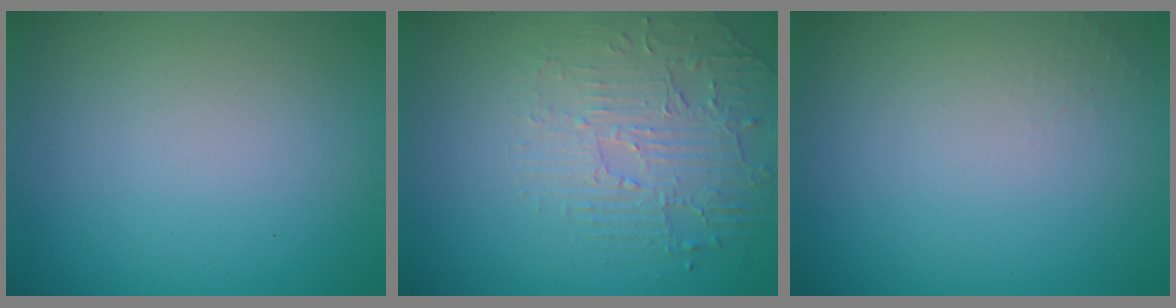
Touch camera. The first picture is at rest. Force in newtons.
{"total": 2.6, "press": 2.1, "slide": 1.5}
{"total": 0.7, "press": 0.7, "slide": 0.1}